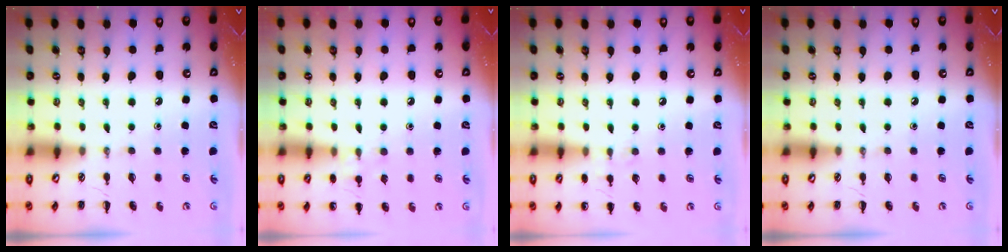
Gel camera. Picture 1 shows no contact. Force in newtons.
{"total": 7.0, "press": 6.6, "slide": 2.1}
{"total": 4.5, "press": 4.3, "slide": 1.5}
{"total": 0.0}